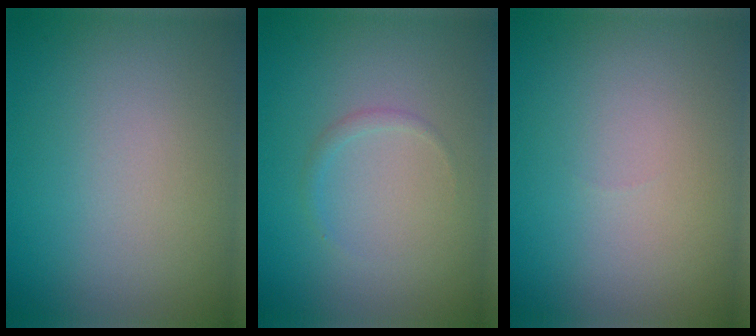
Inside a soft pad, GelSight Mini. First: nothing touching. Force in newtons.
{"total": 0.8, "press": 0.8, "slide": 0.1}
{"total": 0.0}